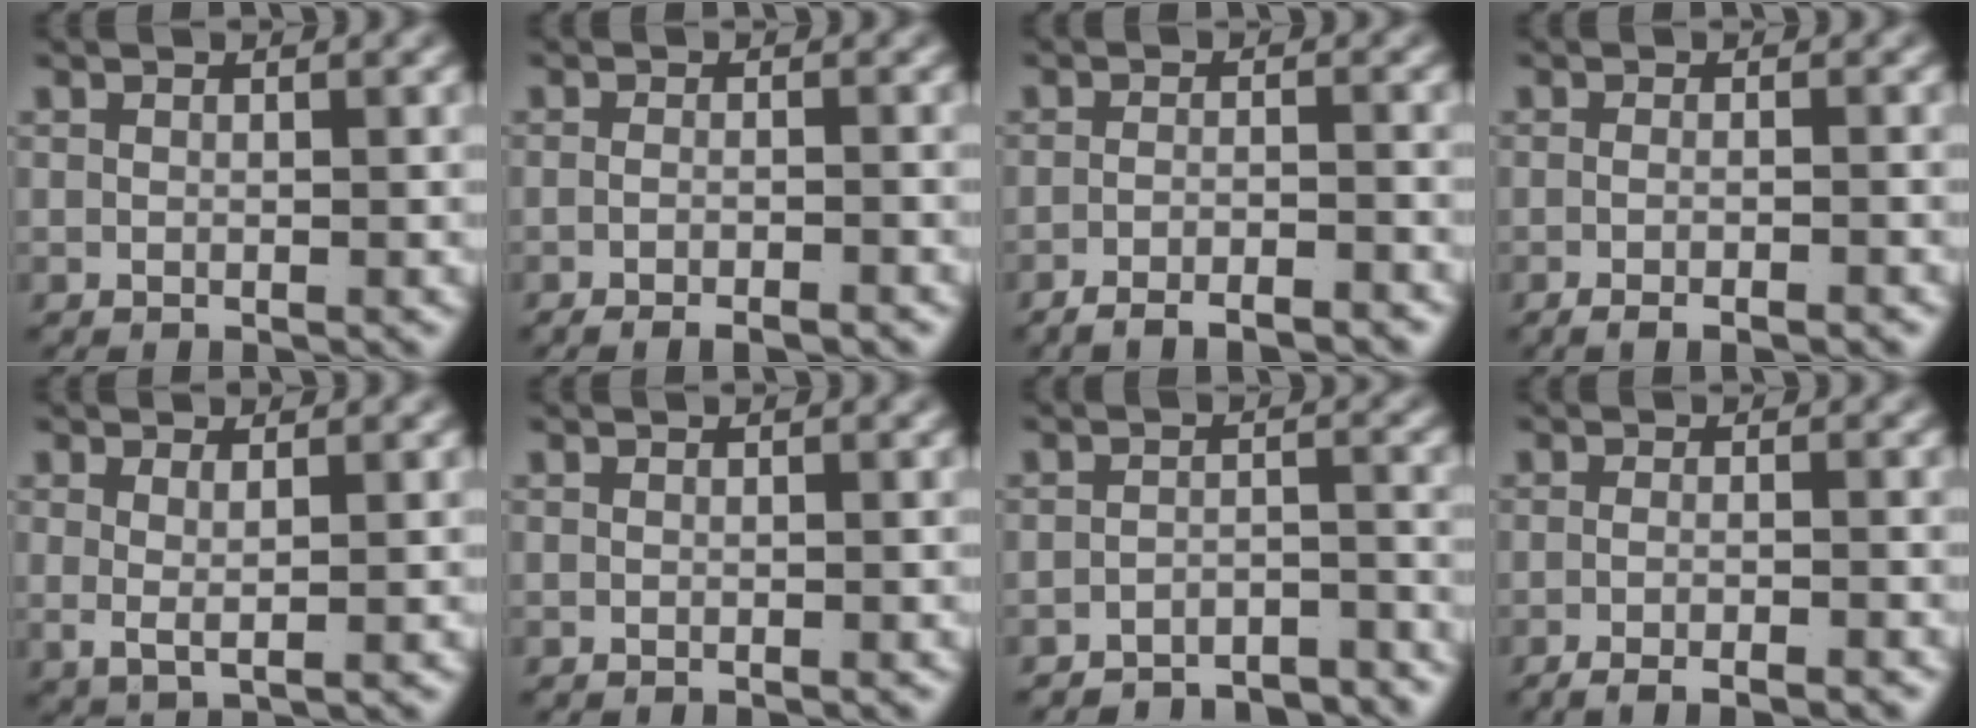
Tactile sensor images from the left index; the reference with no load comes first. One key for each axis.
{"total": 2.9, "fx": -2.6, "fy": 0.3, "fz": 1.3, "tx": -0.023, "ty": -0.008, "tz": -0.039}
{"total": 4.3, "fx": -4.0, "fy": 0.6, "fz": 1.2, "tx": -0.018, "ty": -0.009, "tz": -0.066}
{"total": 2.6, "fx": -2.2, "fy": 0.1, "fz": 1.3, "tx": -0.020, "ty": -0.005, "tz": -0.033}
{"total": 1.8, "fx": 0.6, "fy": 0.2, "fz": 1.7, "tx": -0.038, "ty": -0.015, "tz": 0.025}
{"total": 0.0}
{"total": 6.3, "fx": -6.2, "fy": 1.0, "fz": 1.0, "tx": -0.003, "ty": -0.017, "tz": -0.094}
{"total": 3.4, "fx": -3.0, "fy": 0.3, "fz": 1.5, "tx": -0.025, "ty": -0.008, "tz": -0.046}